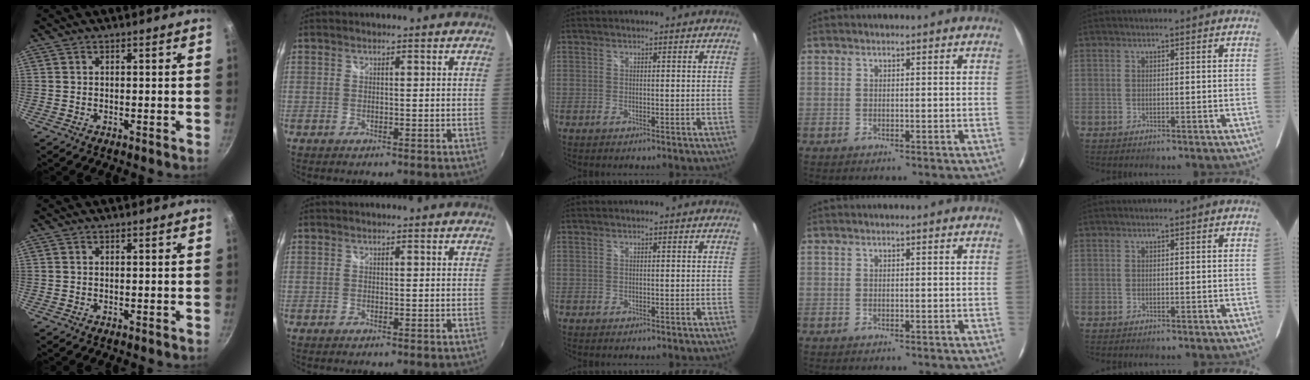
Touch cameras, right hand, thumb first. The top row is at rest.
{}